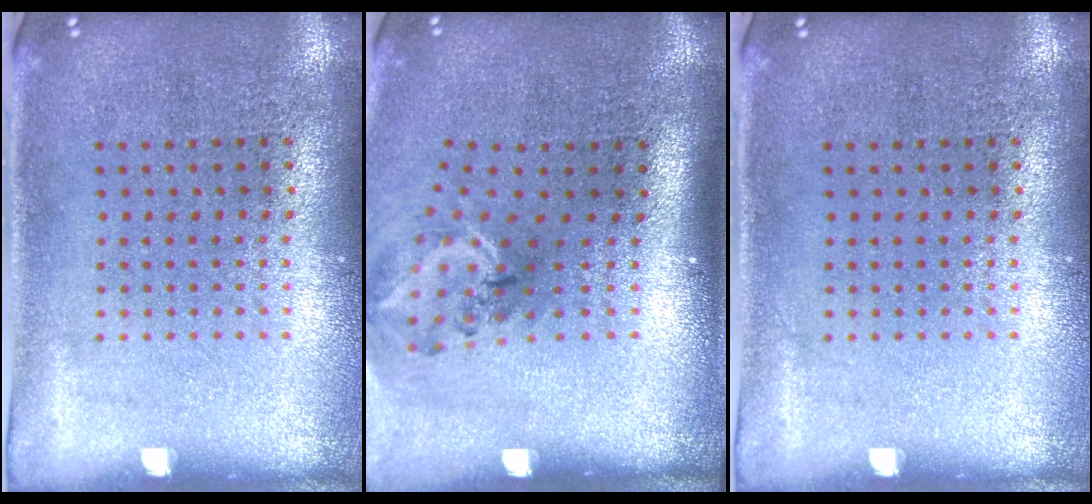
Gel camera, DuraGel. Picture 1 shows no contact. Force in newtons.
{"total": 1.7, "press": 1.2, "slide": 1.2}
{"total": 0.0}